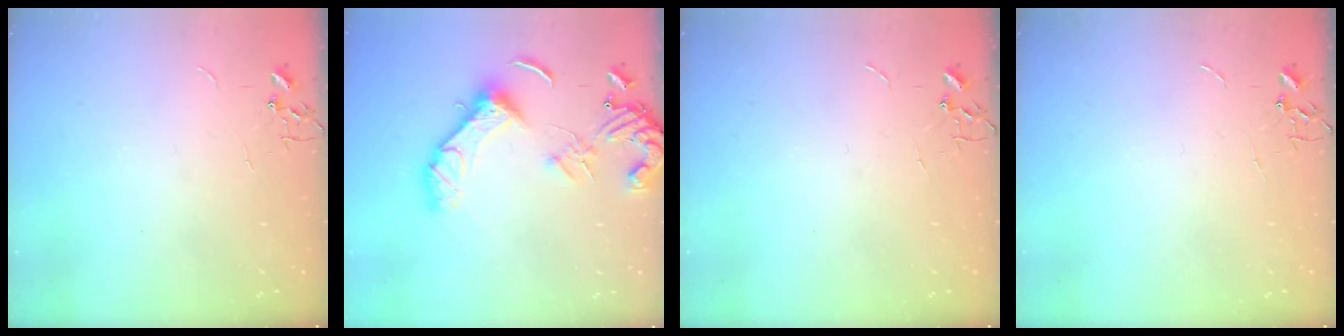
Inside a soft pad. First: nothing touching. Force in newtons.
{"total": 14.4, "press": 14.3, "slide": 2.1}
{"total": 0.0}
{"total": 0.0}